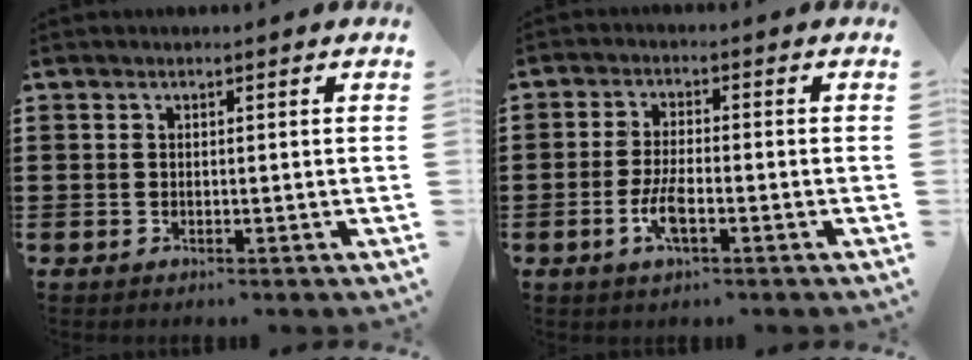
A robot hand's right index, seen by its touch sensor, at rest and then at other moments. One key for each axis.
{"total": 4.5, "fx": -1.7, "fy": 1.3, "fz": 3.9, "tx": -0.086, "ty": -0.003, "tz": -0.036}